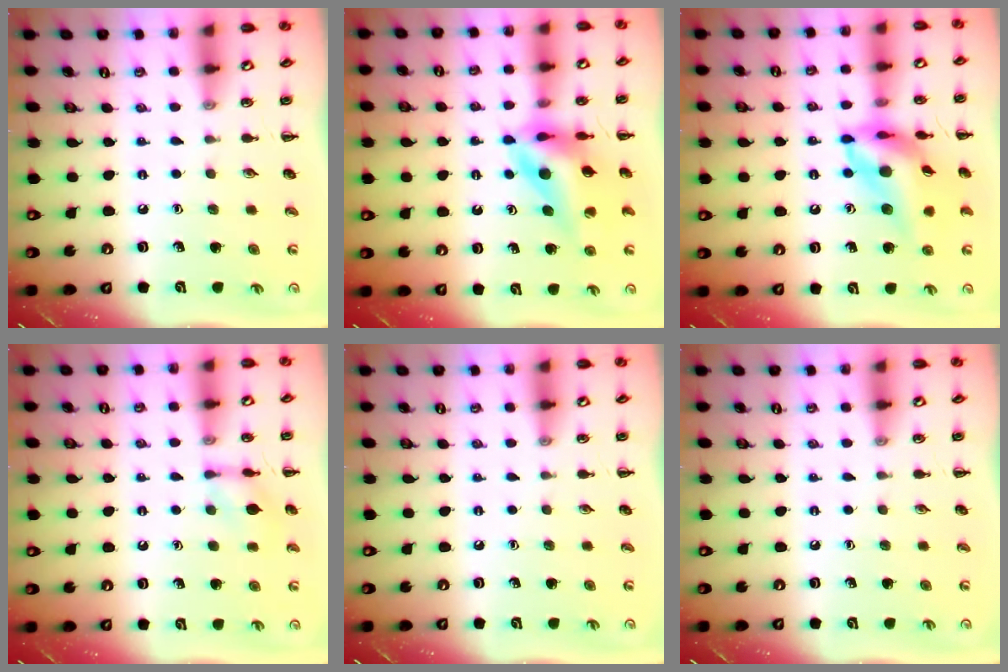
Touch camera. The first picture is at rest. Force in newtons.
{"total": 12.4, "press": 11.8, "slide": 3.9}
{"total": 17.3, "press": 16.9, "slide": 3.7}
{"total": 8.0, "press": 8.0, "slide": 0.2}
{"total": 0.0}
{"total": 0.0}